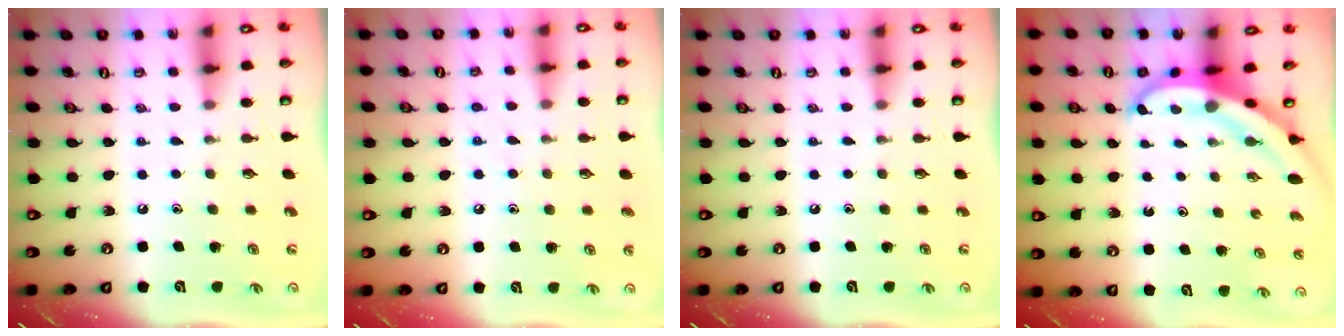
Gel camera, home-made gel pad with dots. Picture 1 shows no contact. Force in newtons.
{"total": 5.5, "press": 5.4, "slide": 0.7}
{"total": 0.0}
{"total": 5.1, "press": 5.1, "slide": 0.5}